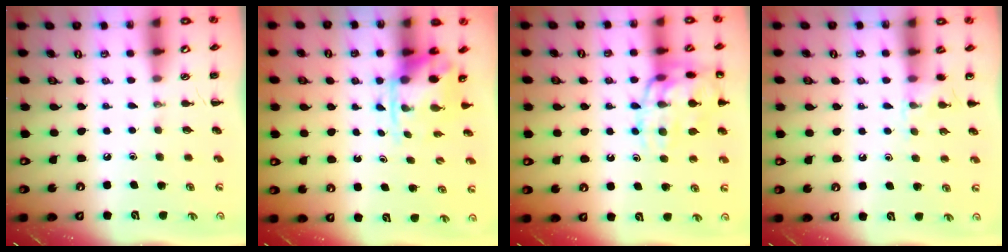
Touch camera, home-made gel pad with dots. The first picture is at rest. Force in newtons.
{"total": 3.9, "press": 3.8, "slide": 0.8}
{"total": 17.7, "press": 17.6, "slide": 1.9}
{"total": 7.4, "press": 7.1, "slide": 2.2}